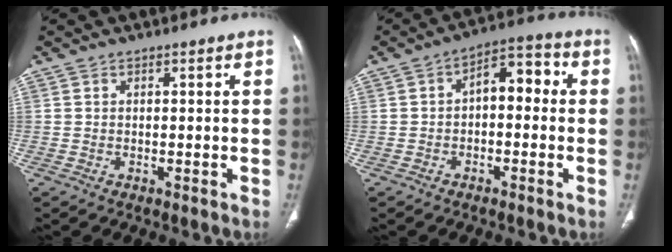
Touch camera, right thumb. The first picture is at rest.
{"total": 7.4, "force": [-0.1, 4.3, 6.0], "torque": [-0.058, 0.035, -0.015]}